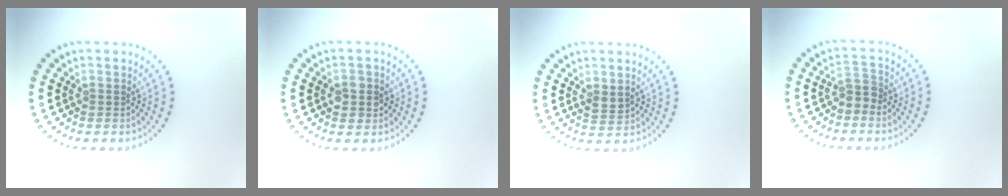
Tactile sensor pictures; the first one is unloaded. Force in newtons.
{"total": 2.2, "press": 2.2, "slide": 0.5}
{"total": 1.2, "press": 1.1, "slide": 0.3}
{"total": 1.8, "press": 1.4, "slide": 1.2}